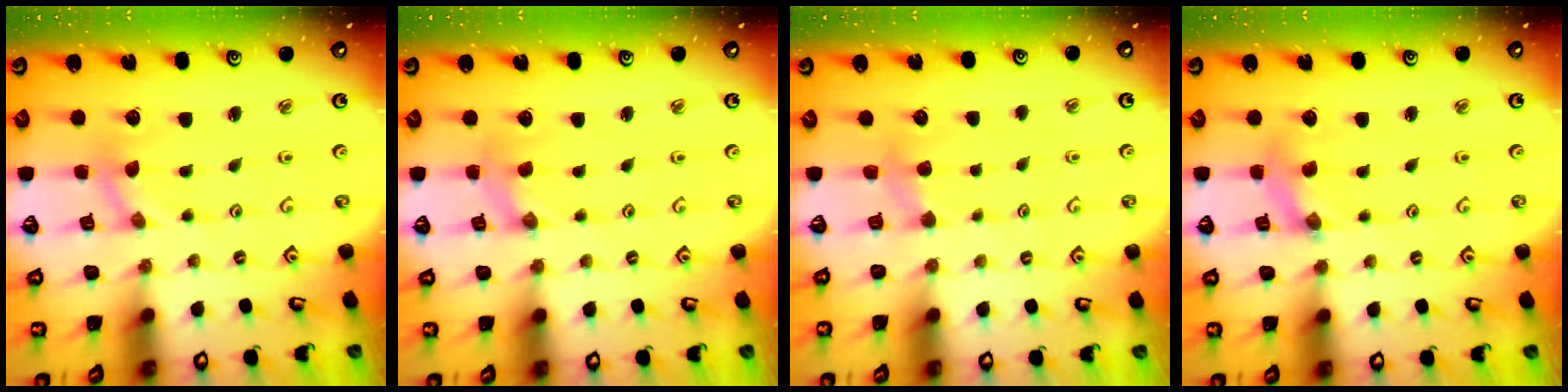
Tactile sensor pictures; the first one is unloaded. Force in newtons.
{"total": 0.0}
{"total": 3.6, "press": 3.5, "slide": 0.5}
{"total": 2.5, "press": 2.5, "slide": 0.3}